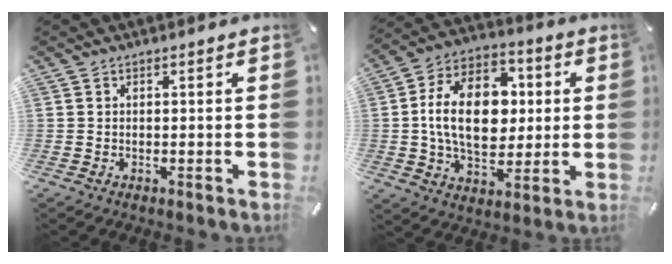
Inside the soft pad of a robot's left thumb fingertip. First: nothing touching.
{"total": 18.5, "force": [0.8, 12.5, 13.6], "torque": [-0.262, 0.012, 0.008]}